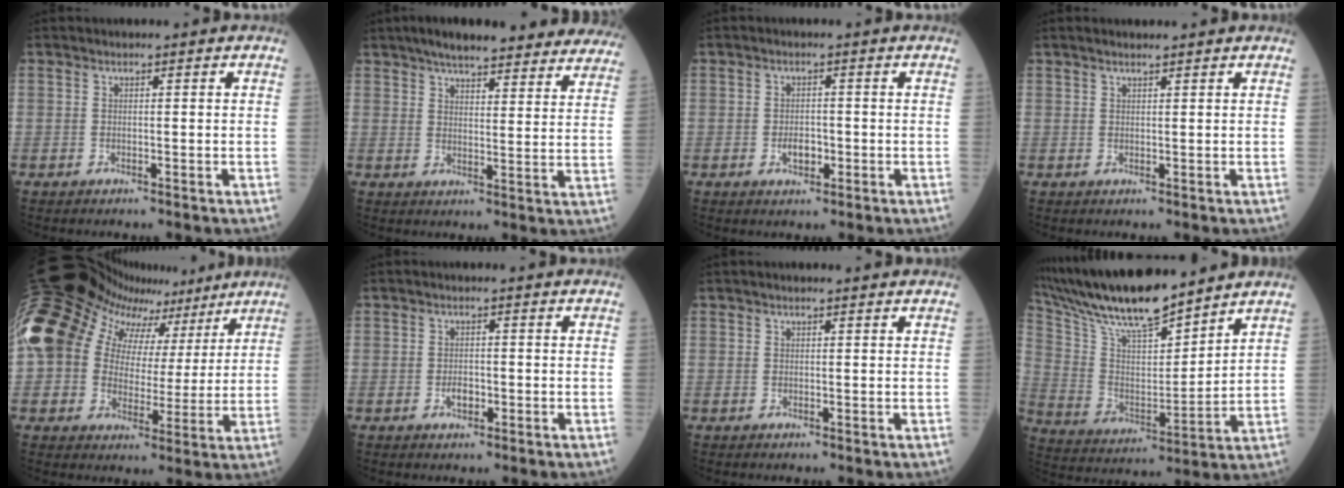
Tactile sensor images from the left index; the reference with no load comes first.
{"total": 24.0, "force": [21.0, 4.8, 10.6], "torque": [-0.137, -0.001, 0.250]}
{"total": 2.3, "force": [-0.8, 1.4, 1.7], "torque": [-0.029, 0.002, -0.010]}
{"total": 2.0, "force": [1.8, 0.0, 0.9], "torque": [-0.013, 0.015, 0.030]}
{"total": 23.2, "force": [12.8, 15.1, 12.1], "torque": [-0.270, 0.104, 0.206]}
{"total": 1.6, "force": [-0.6, 0.9, 1.1], "torque": [-0.019, 0.001, -0.007]}
{"total": 1.3, "force": [1.3, 0.0, 0.4], "torque": [-0.008, 0.010, 0.018]}
{"total": 17.5, "force": [15.5, 2.1, 7.9], "torque": [-0.160, 0.010, 0.289]}